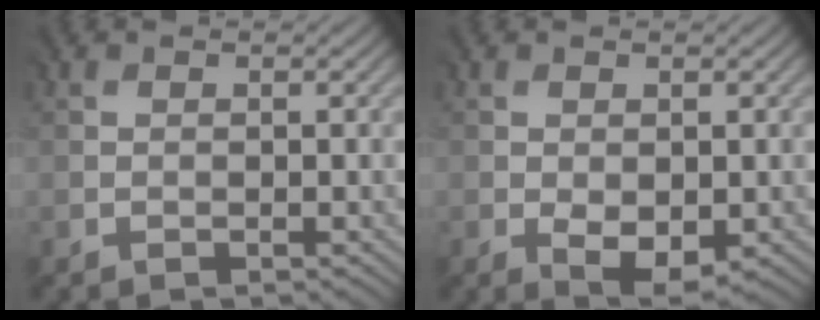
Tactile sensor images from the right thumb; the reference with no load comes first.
{"total": 3.7, "force": [-1.0, 2.2, 2.8], "torque": [-0.053, -0.010, -0.010]}